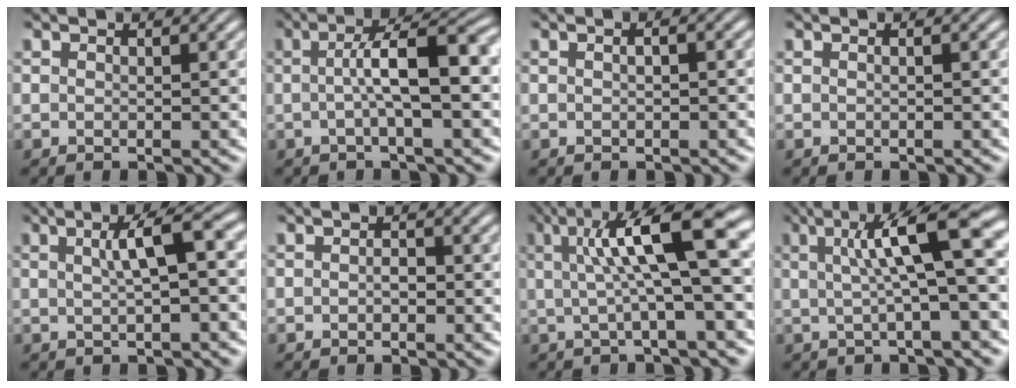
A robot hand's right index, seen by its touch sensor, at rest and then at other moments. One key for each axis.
{"total": 5.4, "fx": -0.3, "fy": 0.9, "fz": 5.3, "tx": -0.086, "ty": 0.010, "tz": -0.008}
{"total": 0.7, "fx": -0.2, "fy": 0.2, "fz": 0.7, "tx": -0.009, "ty": 0.002, "tz": -0.004}
{"total": 0.0}
{"total": 3.5, "fx": 0.3, "fy": 0.4, "fz": 3.4, "tx": -0.048, "ty": 0.014, "tz": 0.006}
{"total": 0.7, "fx": -0.4, "fy": 0.3, "fz": 0.6, "tx": -0.015, "ty": -0.005, "tz": -0.003}
{"total": 9.5, "fx": 2.6, "fy": 2.5, "fz": 8.8, "tx": -0.119, "ty": 0.031, "tz": 0.029}
{"total": 7.3, "fx": 1.5, "fy": 1.4, "fz": 7.0, "tx": -0.091, "ty": 0.025, "tz": 0.019}